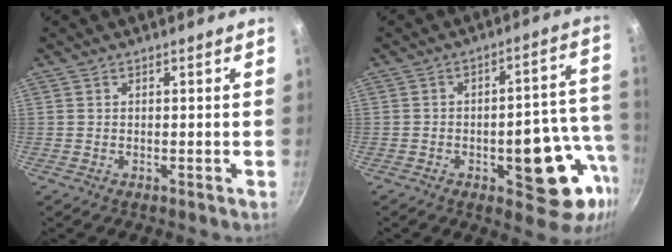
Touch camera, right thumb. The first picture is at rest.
{"total": 16.7, "force": [-4.9, 7.8, 14.0], "torque": [-0.115, 0.033, -0.064]}